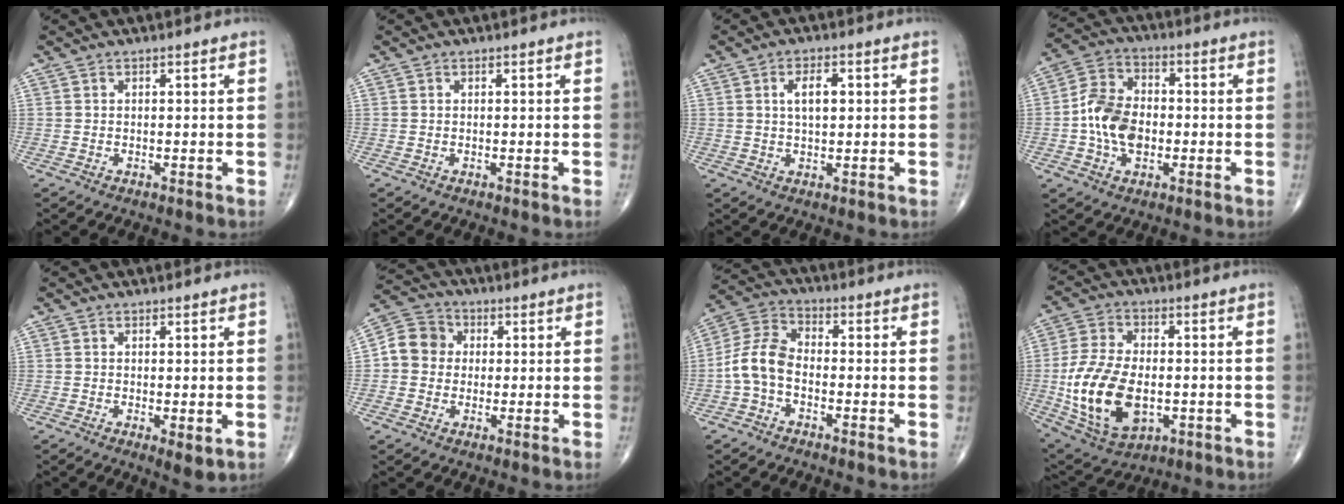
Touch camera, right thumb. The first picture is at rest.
{"total": 0.0}
{"total": 4.8, "force": [1.1, 2.4, 4.1], "torque": [-0.068, 0.001, 0.018]}
{"total": 11.2, "force": [-1.5, 7.7, 8.1], "torque": [-0.133, 0.022, -0.035]}
{"total": 2.9, "force": [-0.6, 1.0, 2.7], "torque": [-0.041, -0.010, -0.006]}
{"total": 7.5, "force": [0.4, 6.8, 3.1], "torque": [-0.041, 0.020, -0.007]}
{"total": 7.8, "force": [-2.1, 4.9, 5.7], "torque": [-0.115, 0.030, -0.055]}
{"total": 17.9, "force": [-2.8, 10.6, 14.1], "torque": [-0.274, -0.003, -0.036]}